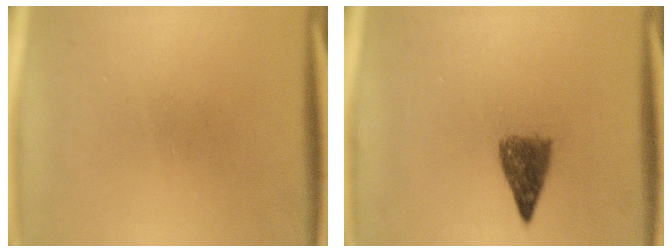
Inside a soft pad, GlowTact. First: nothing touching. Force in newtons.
{"total": 4.0}